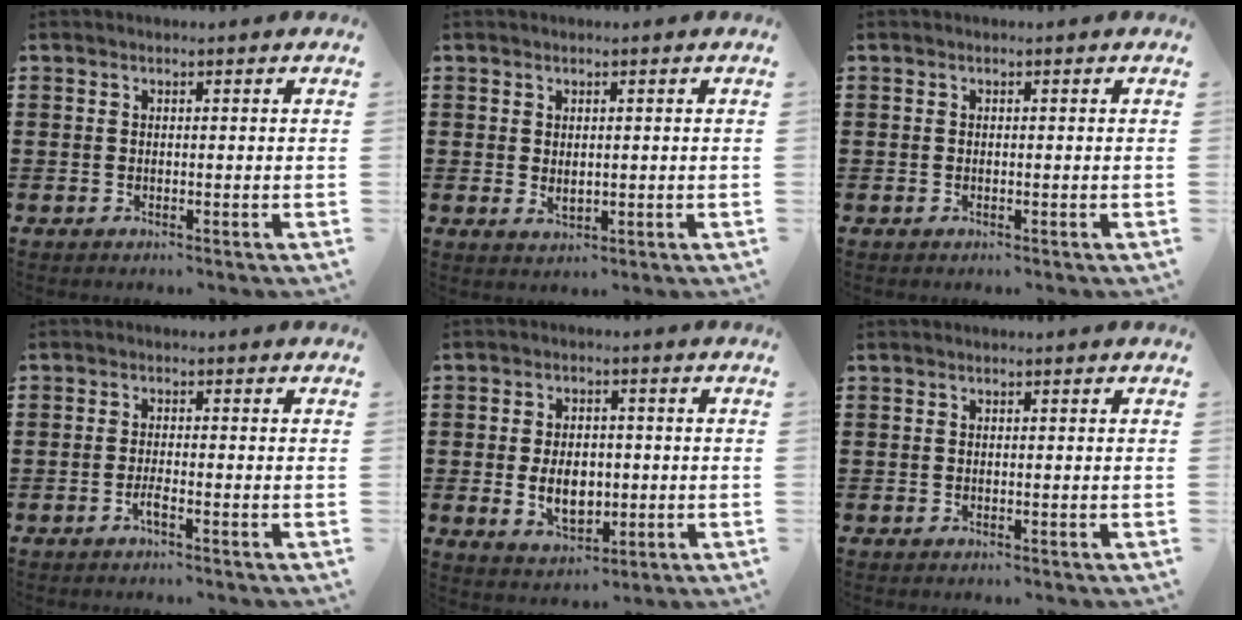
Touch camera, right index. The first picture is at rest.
{"total": 1.6, "force": [0.4, 0.9, 1.3], "torque": [-0.025, 0.002, 0.008]}
{"total": 0.0}
{"total": 1.9, "force": [-1.1, 0.2, 1.5], "torque": [-0.034, -0.005, -0.022]}
{"total": 6.3, "force": [-0.7, 4.3, 4.6], "torque": [-0.080, 0.001, -0.017]}
{"total": 0.0}